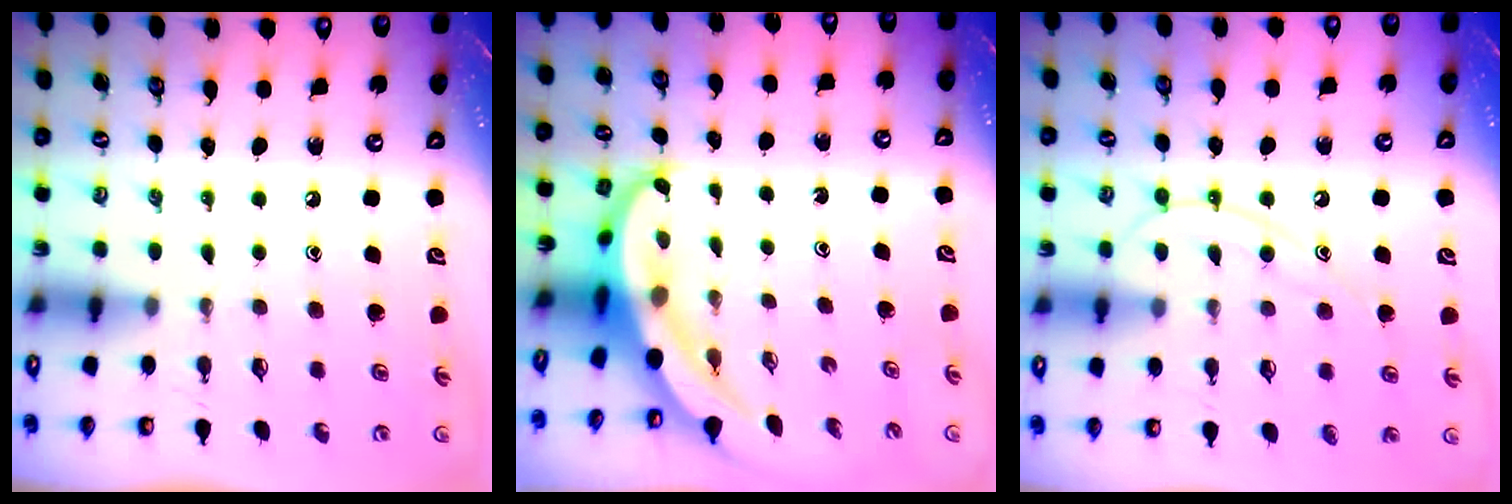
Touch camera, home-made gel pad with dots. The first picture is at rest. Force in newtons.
{"total": 5.3, "press": 5.2, "slide": 0.5}
{"total": 11.9, "press": 11.8, "slide": 1.1}